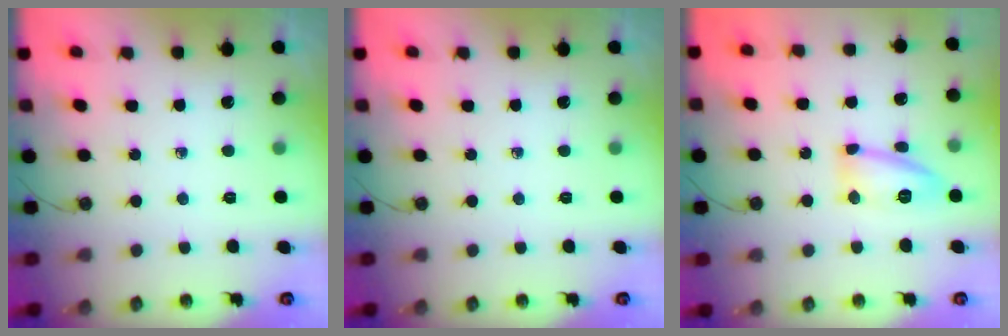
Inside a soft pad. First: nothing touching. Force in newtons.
{"total": 0.0}
{"total": 12.4, "press": 12.4, "slide": 0.9}